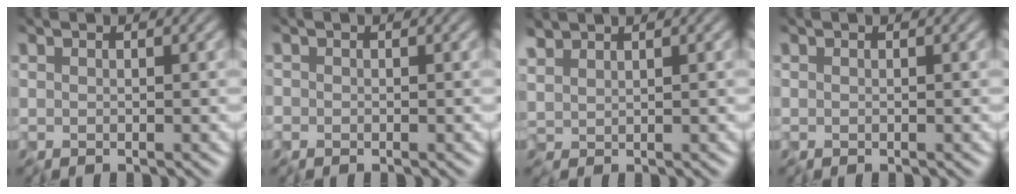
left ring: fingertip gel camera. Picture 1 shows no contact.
{"total": 0.5, "force": [-0.4, 0.3, 0.0], "torque": [0.005, -0.004, -0.012]}
{"total": 1.8, "force": [1.4, 0.7, 0.8], "torque": [-0.028, 0.006, 0.031]}
{"total": 0.0}